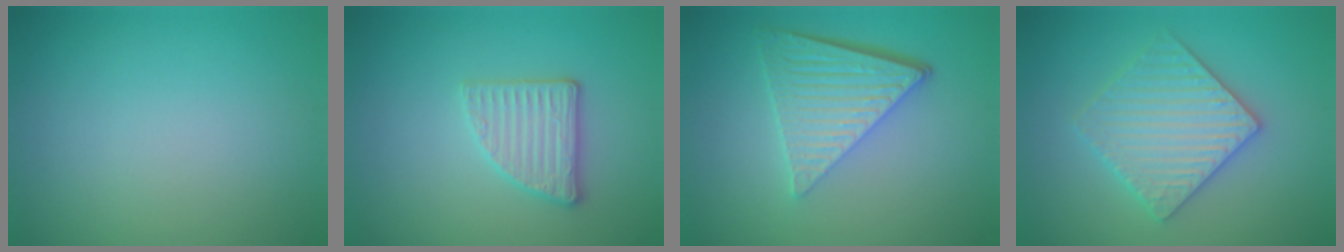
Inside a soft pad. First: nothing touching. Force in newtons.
{"total": 2.8, "press": 2.7, "slide": 0.8}
{"total": 6.2, "press": 4.2, "slide": 4.5}
{"total": 5.2, "press": 5.1, "slide": 1.0}